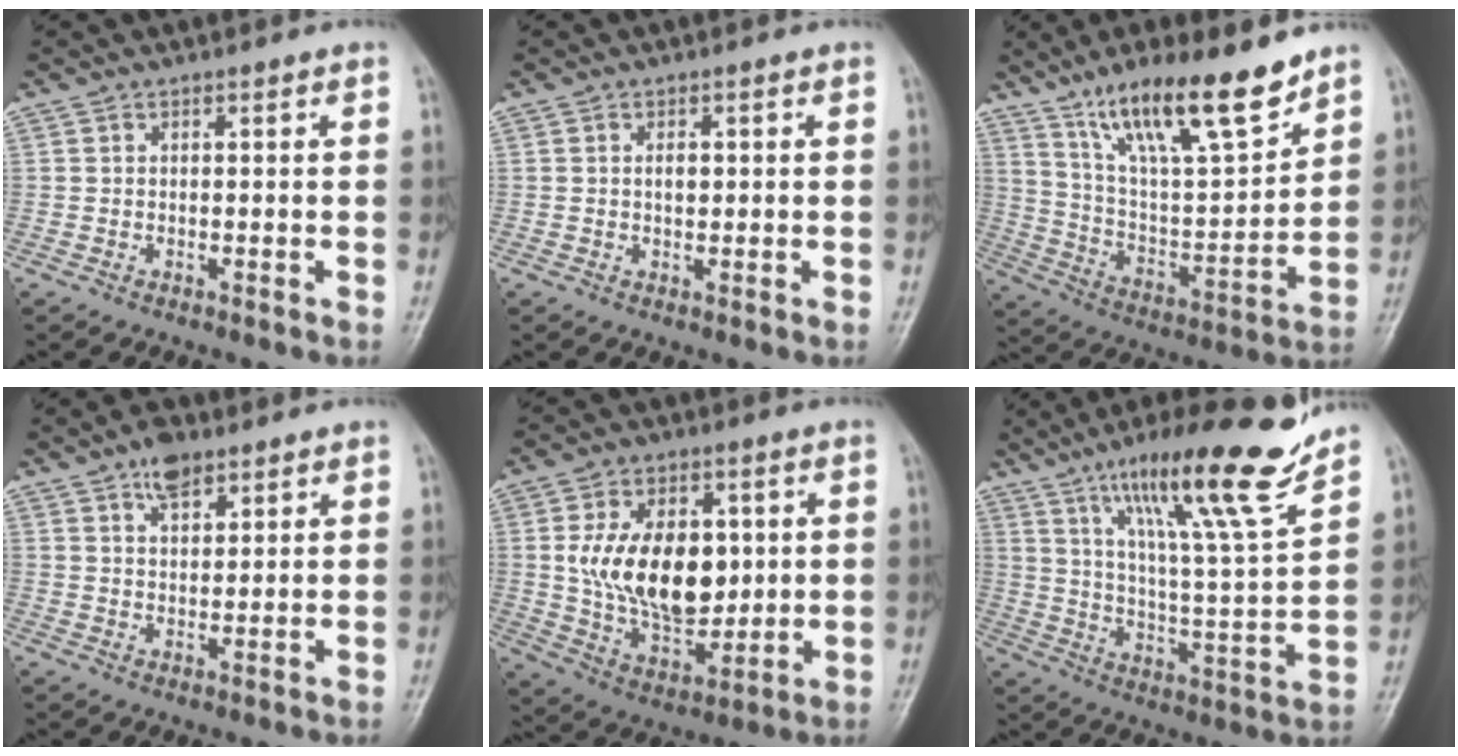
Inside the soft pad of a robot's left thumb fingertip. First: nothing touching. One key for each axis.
{"total": 1.5, "fx": 0.2, "fy": 0.9, "fz": 1.1, "tx": -0.014, "ty": 0.001, "tz": 0.002}
{"total": 19.5, "fx": 13.4, "fy": 4.6, "fz": 13.3, "tx": -0.196, "ty": -0.066, "tz": 0.242}
{"total": 5.3, "fx": 3.3, "fy": 2.8, "fz": 2.9, "tx": -0.028, "ty": -0.016, "tz": 0.053}
{"total": 17.5, "fx": 2.1, "fy": 11.2, "fz": 13.2, "tx": -0.177, "ty": -0.016, "tz": 0.048}
{"total": 21.2, "fx": 14.7, "fy": 2.1, "fz": 15.1, "tx": -0.219, "ty": -0.070, "tz": 0.241}